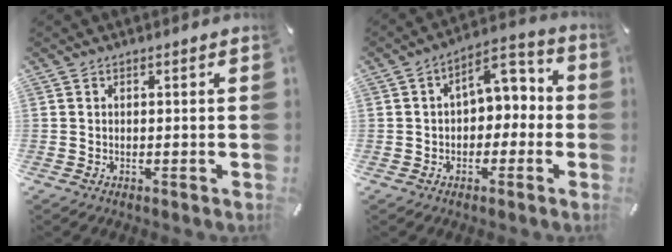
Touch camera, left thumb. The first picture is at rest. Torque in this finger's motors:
{"motor_torque": [0.23, 0.23, 0.04, -0.03, 0.16]}